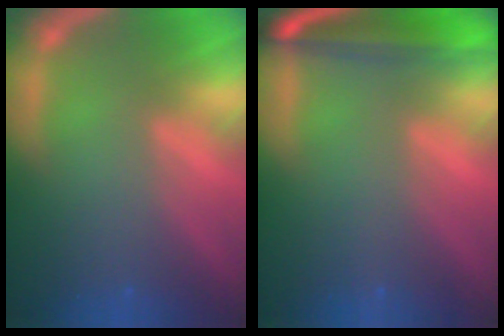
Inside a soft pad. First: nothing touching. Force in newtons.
{"total": 7.1}